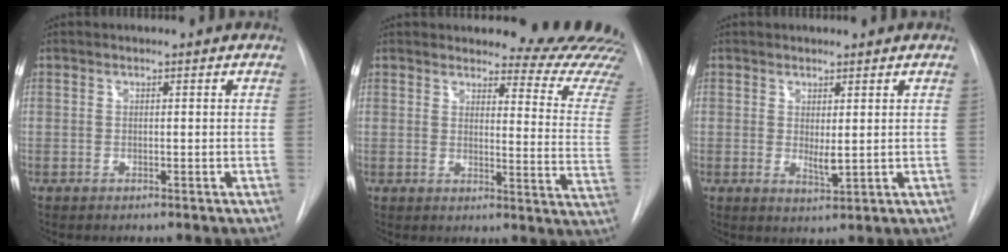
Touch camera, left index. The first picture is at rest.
{"total": 16.6, "force": [16.5, 0.5, 1.9], "torque": [-0.002, -0.153, 0.160]}
{"total": 2.5, "force": [0.8, 0.7, 2.3], "torque": [-0.041, -0.008, 0.020]}